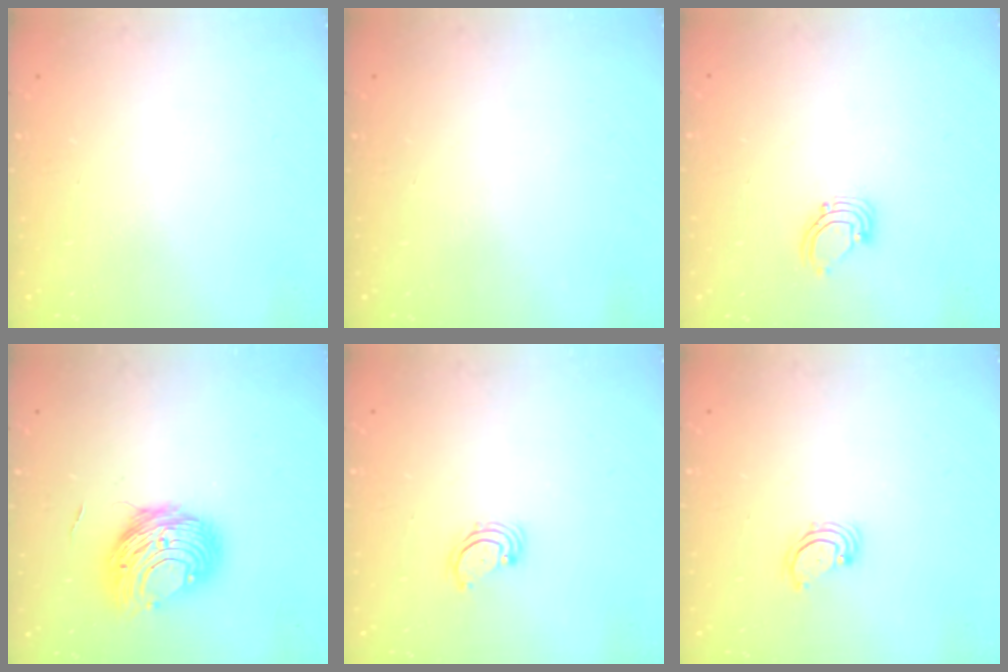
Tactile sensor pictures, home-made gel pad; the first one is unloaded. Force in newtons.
{"total": 0.0}
{"total": 2.6, "press": 2.6, "slide": 0.2}
{"total": 10.6, "press": 10.5, "slide": 1.0}
{"total": 2.6, "press": 2.6, "slide": 0.3}
{"total": 2.6, "press": 2.6, "slide": 0.3}